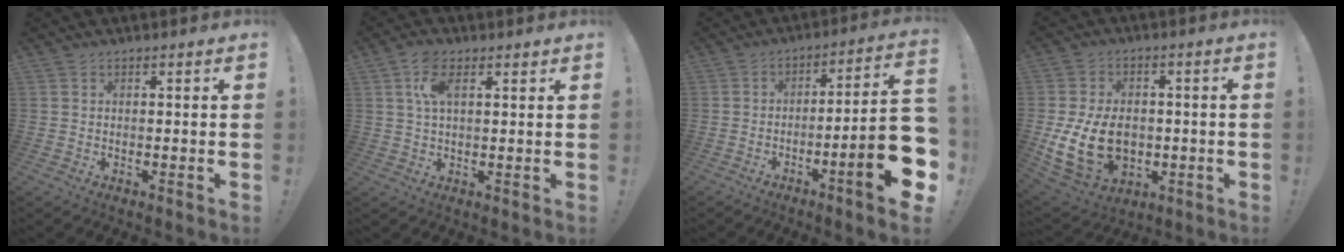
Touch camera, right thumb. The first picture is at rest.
{"total": 7.1, "force": [2.8, 3.3, 5.6], "torque": [-0.104, 0.004, 0.051]}
{"total": 18.3, "force": [-5.3, 2.4, 17.3], "torque": [-0.247, 0.014, -0.078]}
{"total": 15.8, "force": [-2.4, 11.5, 10.6], "torque": [-0.182, 0.007, -0.030]}